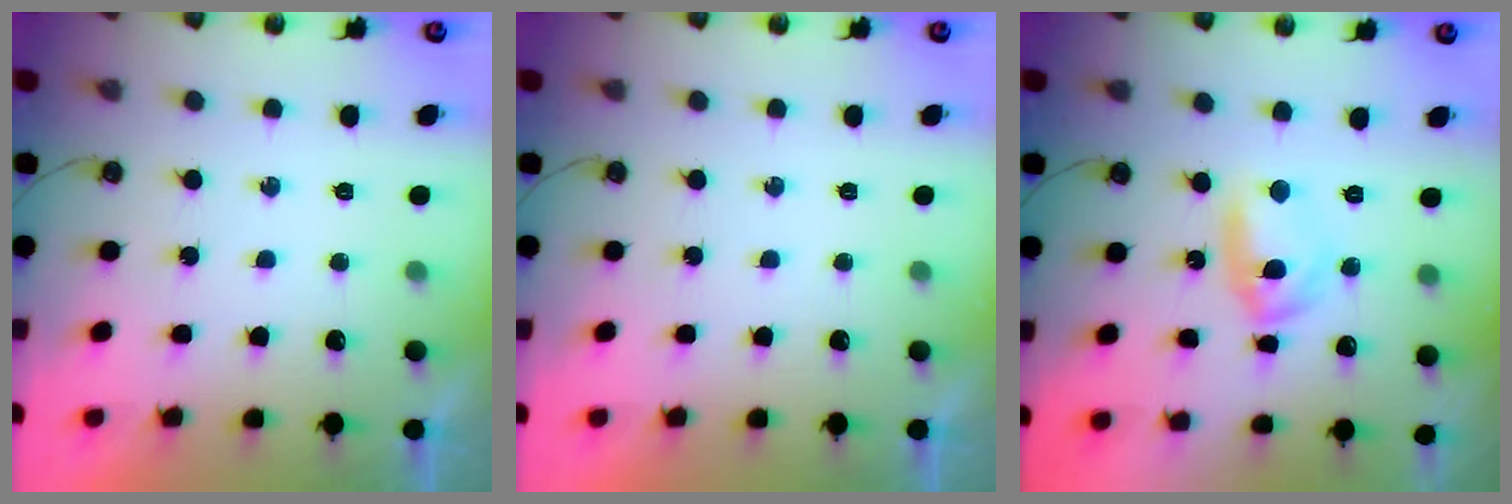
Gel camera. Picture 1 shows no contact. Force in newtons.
{"total": 0.0}
{"total": 9.0, "press": 9.0, "slide": 0.7}